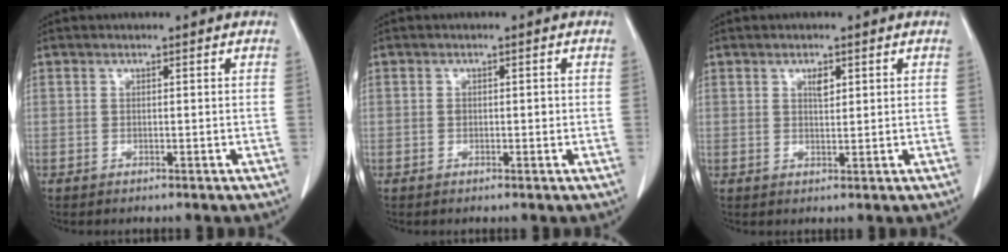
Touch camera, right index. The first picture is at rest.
{"total": 1.1, "force": [0.0, 0.7, 0.8], "torque": [-0.012, 0.003, 0.003]}
{"total": 1.8, "force": [0.9, 0.7, 1.4], "torque": [-0.024, -0.002, 0.015]}